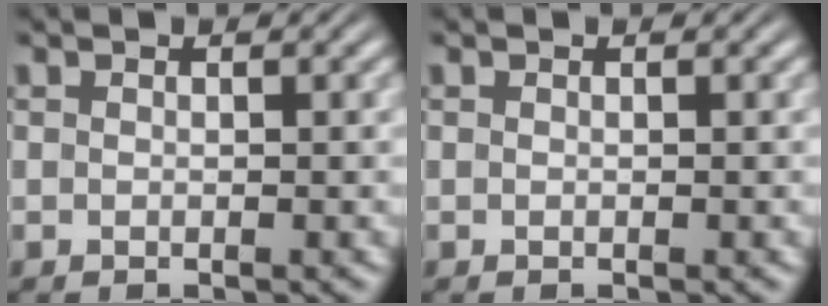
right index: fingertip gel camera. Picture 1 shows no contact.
{"total": 0.0}